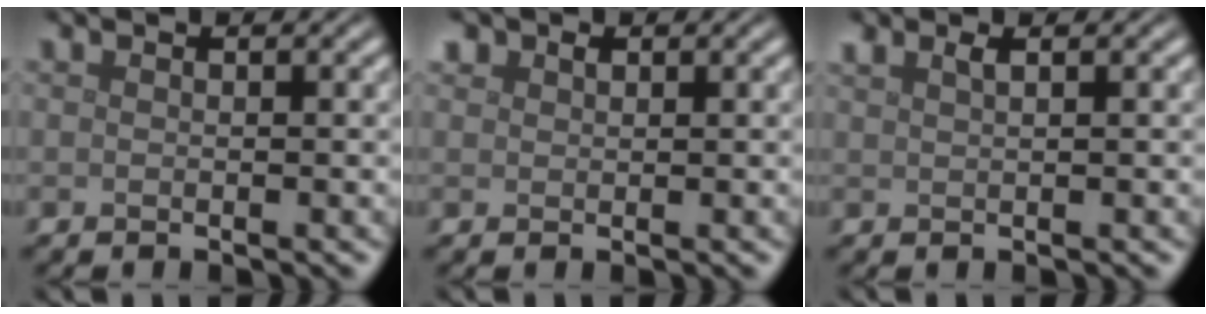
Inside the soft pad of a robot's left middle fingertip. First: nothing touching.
{"total": 1.1, "force": [0.7, 0.8, 0.3], "torque": [-0.005, 0.002, 0.014]}
{"total": 1.3, "force": [0.9, 0.4, 0.8], "torque": [-0.014, 0.002, 0.017]}